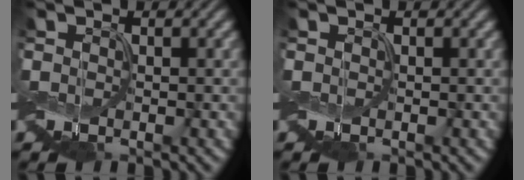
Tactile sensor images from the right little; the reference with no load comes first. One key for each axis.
{"total": 0.0}